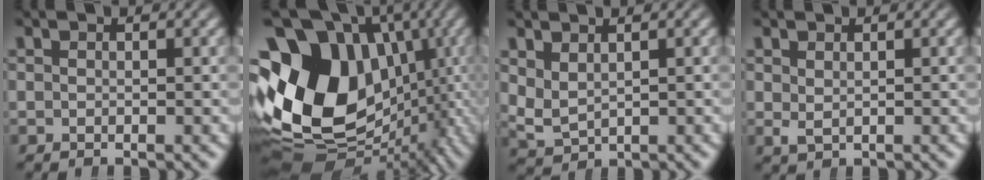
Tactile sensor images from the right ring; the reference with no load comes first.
{"total": 23.5, "force": [-0.9, 17.4, 15.8], "torque": [-0.287, -0.068, 0.010]}
{"total": 2.9, "force": [1.0, 2.4, 1.2], "torque": [-0.053, -0.022, 0.036]}
{"total": 0.6, "force": [0.5, -0.3, 0.3], "torque": [-0.006, -0.012, 0.022]}